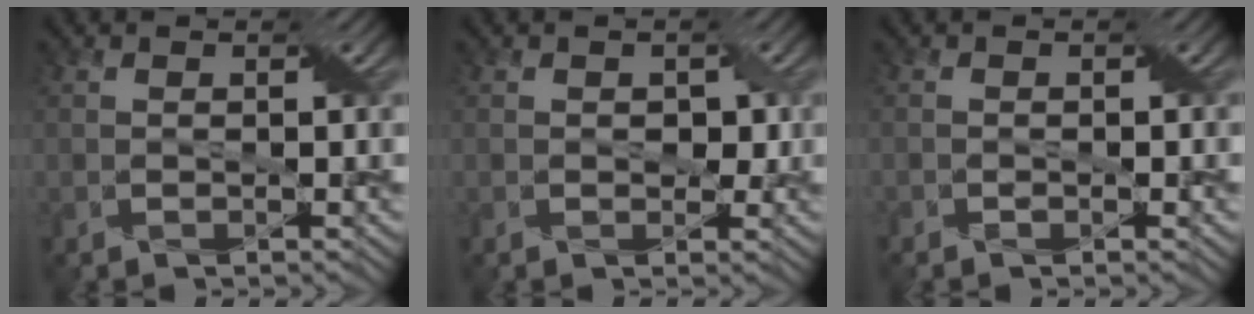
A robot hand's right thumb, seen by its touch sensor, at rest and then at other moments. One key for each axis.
{"total": 1.6, "fx": 0.1, "fy": 1.4, "fz": 0.8, "tx": -0.017, "ty": -0.004, "tz": -0.002}
{"total": 1.4, "fx": -0.8, "fy": 0.7, "fz": 1.0, "tx": -0.016, "ty": -0.001, "tz": -0.014}